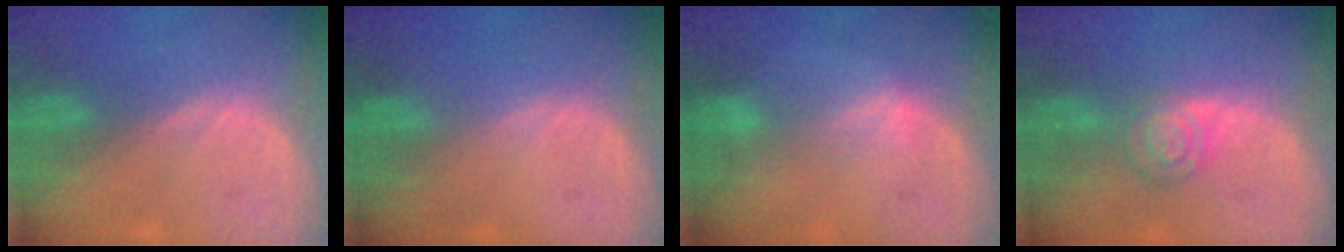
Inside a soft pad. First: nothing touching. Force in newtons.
{"total": 0.0}
{"total": 2.4, "press": 2.4, "slide": 0.4}
{"total": 5.3, "press": 4.6, "slide": 2.6}